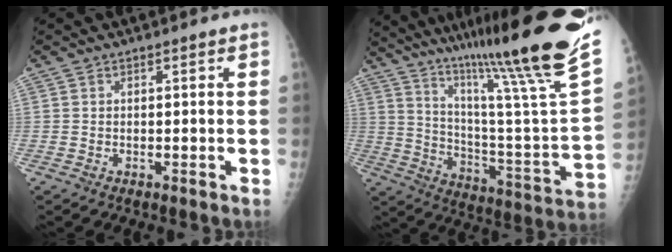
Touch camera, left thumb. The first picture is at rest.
{"total": 34.7, "force": [24.4, 2.5, 24.5], "torque": [-0.338, -0.122, 0.362]}